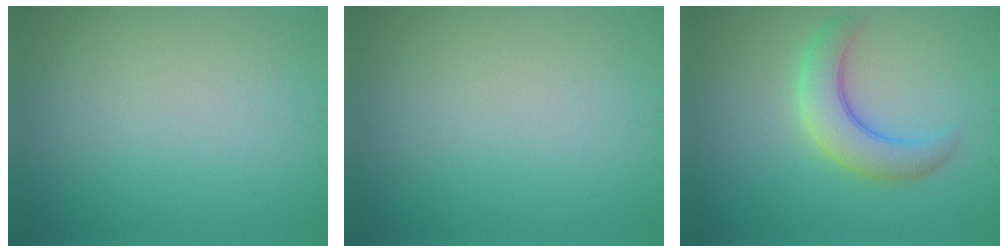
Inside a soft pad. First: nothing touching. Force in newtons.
{"total": 0.0}
{"total": 4.5, "press": 4.5, "slide": 0.3}